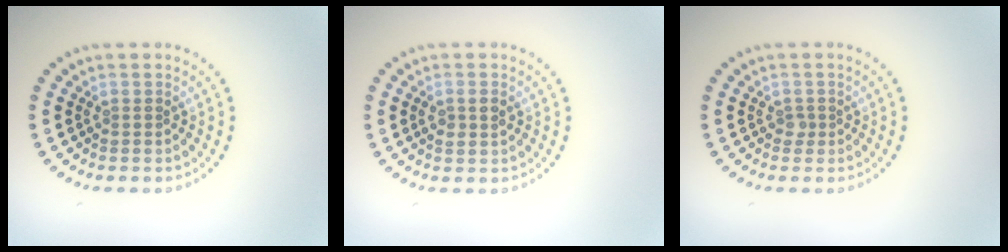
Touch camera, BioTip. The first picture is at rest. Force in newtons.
{"total": 1.5, "press": 1.5, "slide": 0.2}
{"total": 0.8, "press": 0.6, "slide": 0.5}